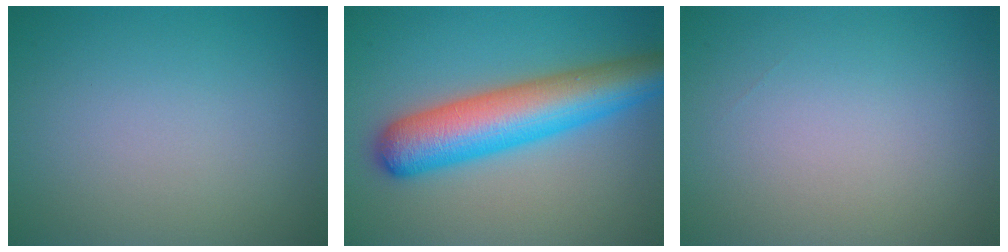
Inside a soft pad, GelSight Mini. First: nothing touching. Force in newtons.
{"total": 8.9, "press": 8.9, "slide": 0.3}
{"total": 0.0}